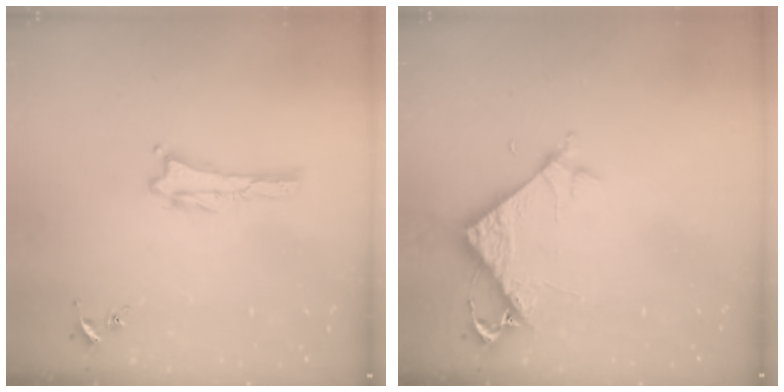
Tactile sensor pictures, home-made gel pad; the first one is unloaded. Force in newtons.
{"total": 5.1, "press": 5.0, "slide": 0.4}